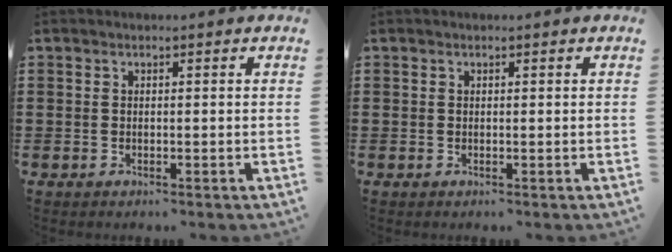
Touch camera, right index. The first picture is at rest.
{"total": 0.0}